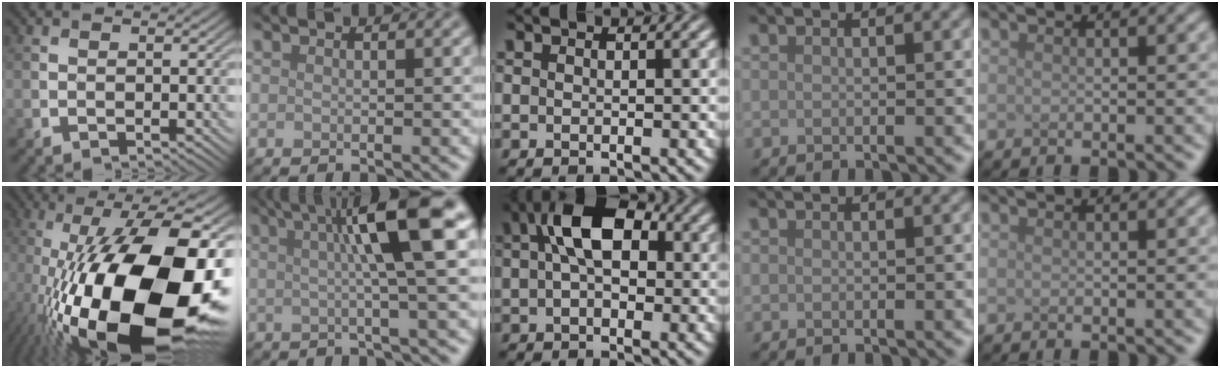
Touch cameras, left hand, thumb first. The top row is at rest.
{"thumb": {"total": 22.6, "force": [-6.2, 9.4, 19.6], "torque": [-0.363, -0.015, -0.096]}, "index": {"total": 9.0, "force": [2.2, 1.3, 8.6], "torque": [-0.106, 0.019, 0.028]}, "middle": {"total": 7.5, "force": [1.7, 4.3, 5.9], "torque": [-0.106, 0.022, 0.018]}}